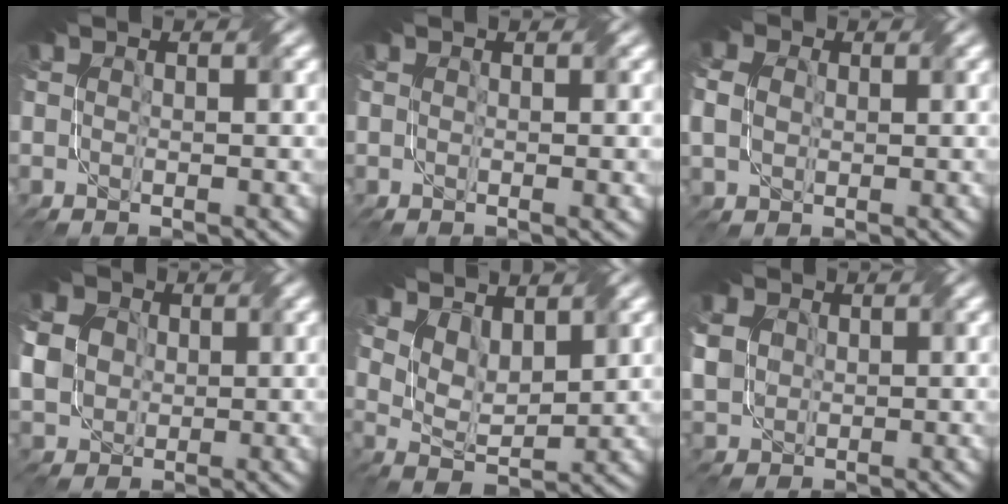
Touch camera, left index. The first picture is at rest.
{"total": 0.9, "force": [0.1, 0.3, 0.8], "torque": [-0.006, -0.002, 0.000]}
{"total": 3.4, "force": [0.9, 2.9, 1.5], "torque": [-0.061, 0.015, 0.016]}
{"total": 8.8, "force": [2.5, 7.3, 4.2], "torque": [-0.115, 0.028, 0.044]}
{"total": 4.9, "force": [3.7, 2.1, 2.4], "torque": [-0.061, 0.002, 0.065]}
{"total": 4.3, "force": [1.6, 3.6, 1.6], "torque": [-0.083, 0.015, 0.034]}